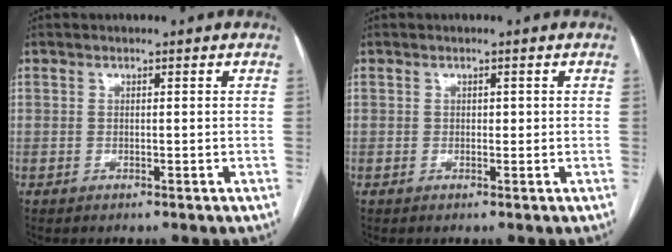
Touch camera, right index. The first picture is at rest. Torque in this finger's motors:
{"motor_torque": [0.07, 0.02, 0.03, 0.01]}